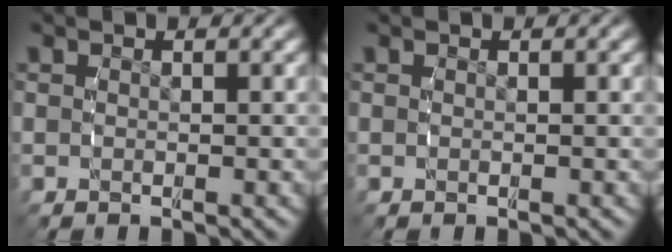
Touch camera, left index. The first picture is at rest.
{"total": 0.0}